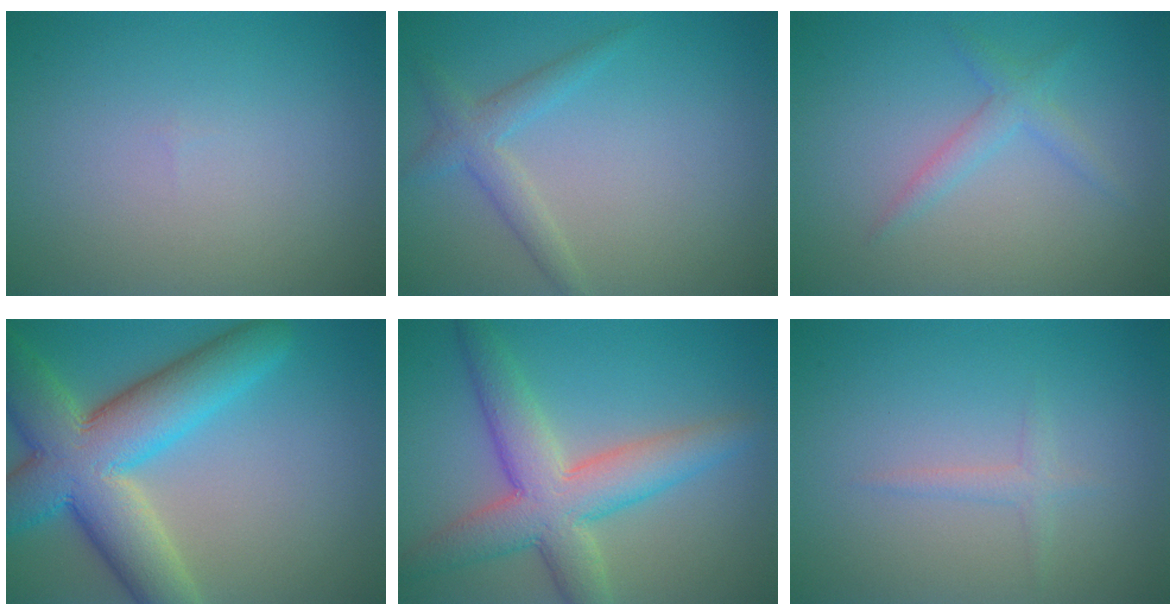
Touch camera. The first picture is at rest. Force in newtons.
{"total": 2.4, "press": 2.4, "slide": 0.2}
{"total": 1.9, "press": 1.9, "slide": 0.0}
{"total": 10.9, "press": 10.9, "slide": 0.8}
{"total": 7.0, "press": 7.0, "slide": 0.2}
{"total": 1.1, "press": 1.1, "slide": 0.1}